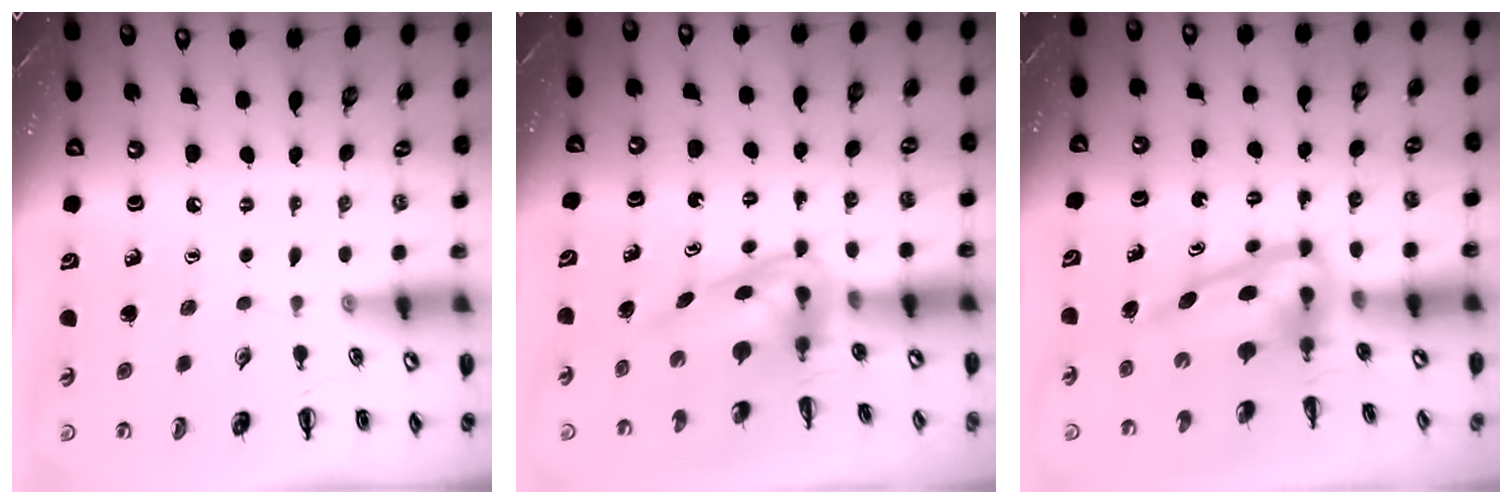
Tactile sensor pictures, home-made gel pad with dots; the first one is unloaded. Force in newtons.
{"total": 4.0, "press": 3.9, "slide": 0.7}
{"total": 7.9, "press": 7.5, "slide": 2.3}